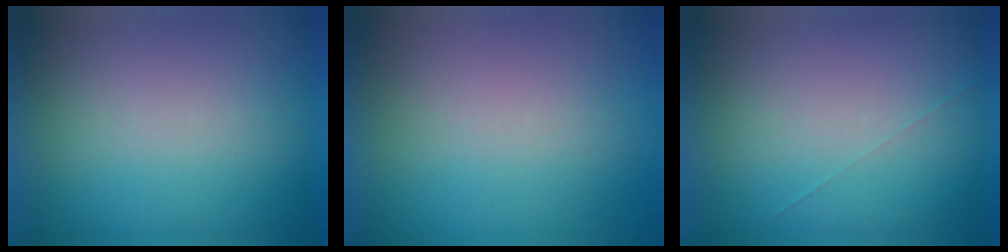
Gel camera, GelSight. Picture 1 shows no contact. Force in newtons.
{"total": 9.4}
{"total": 1.0}